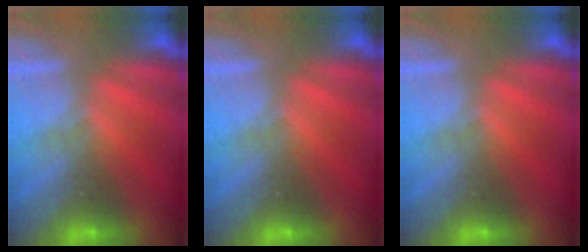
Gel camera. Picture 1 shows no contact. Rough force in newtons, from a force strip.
{"total": 0.0}
{"total": 0.0}